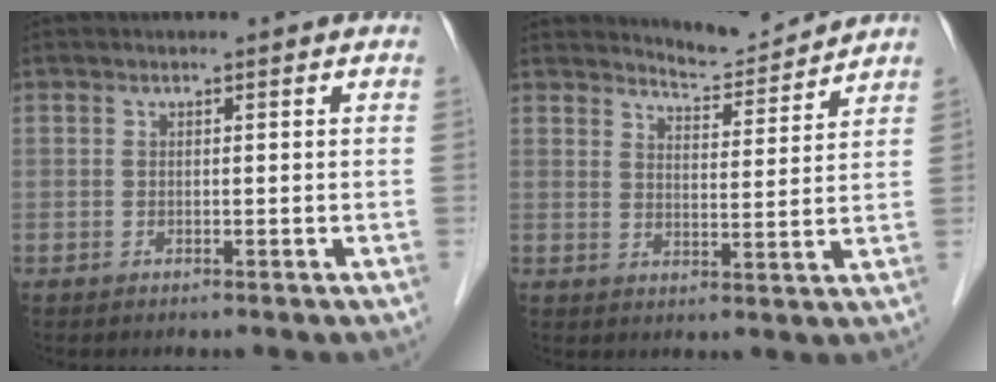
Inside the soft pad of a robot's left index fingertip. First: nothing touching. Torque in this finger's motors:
{"motor_torque": [0.15, -0.33, 0.05, 0.00]}